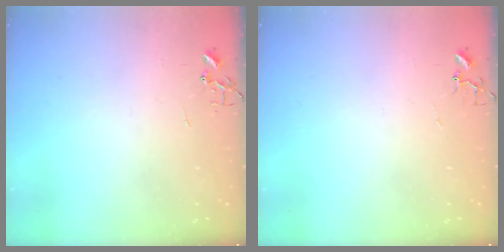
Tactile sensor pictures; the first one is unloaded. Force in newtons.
{"total": 3.7, "press": 3.7, "slide": 0.3}